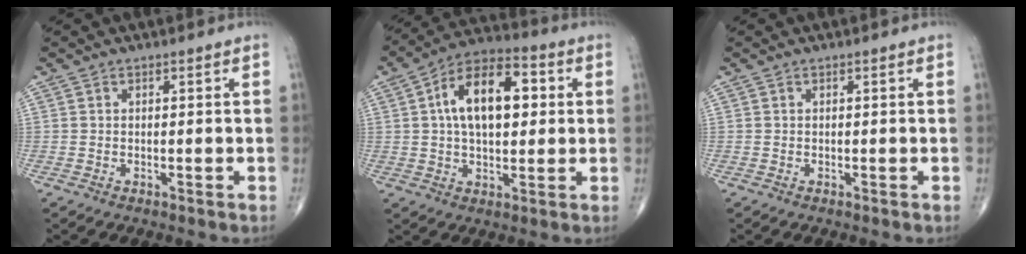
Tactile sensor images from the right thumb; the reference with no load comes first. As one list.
[{"total": 15.5, "force": [2.7, 8.4, 12.7], "torque": [-0.194, 0.021, 0.039]}, {"total": 0.0}]